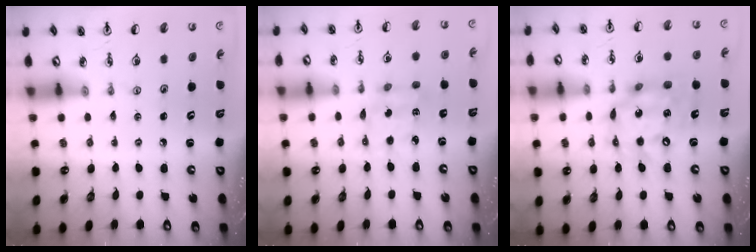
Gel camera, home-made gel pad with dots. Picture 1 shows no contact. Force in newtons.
{"total": 3.2, "press": 3.2, "slide": 0.3}
{"total": 14.3, "press": 14.2, "slide": 1.0}